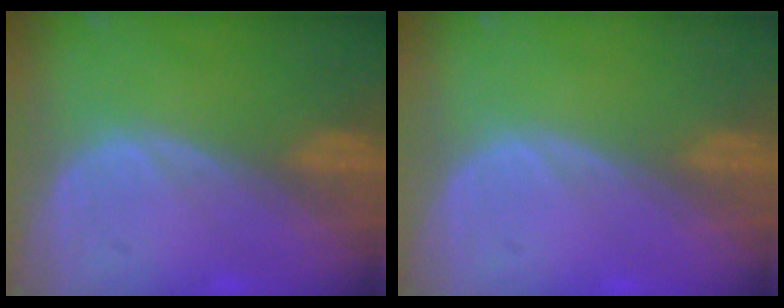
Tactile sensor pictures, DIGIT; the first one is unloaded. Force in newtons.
{"total": 0.0}